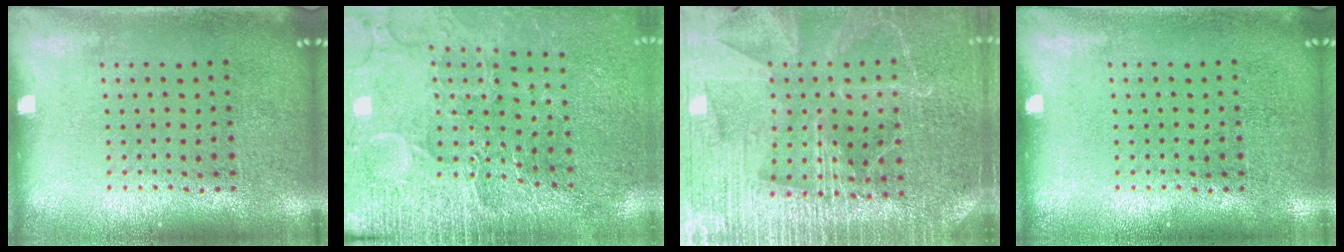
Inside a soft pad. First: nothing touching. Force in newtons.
{"total": 3.3, "press": 3.3, "slide": 0.4}
{"total": 4.1, "press": 3.9, "slide": 1.3}
{"total": 0.0}